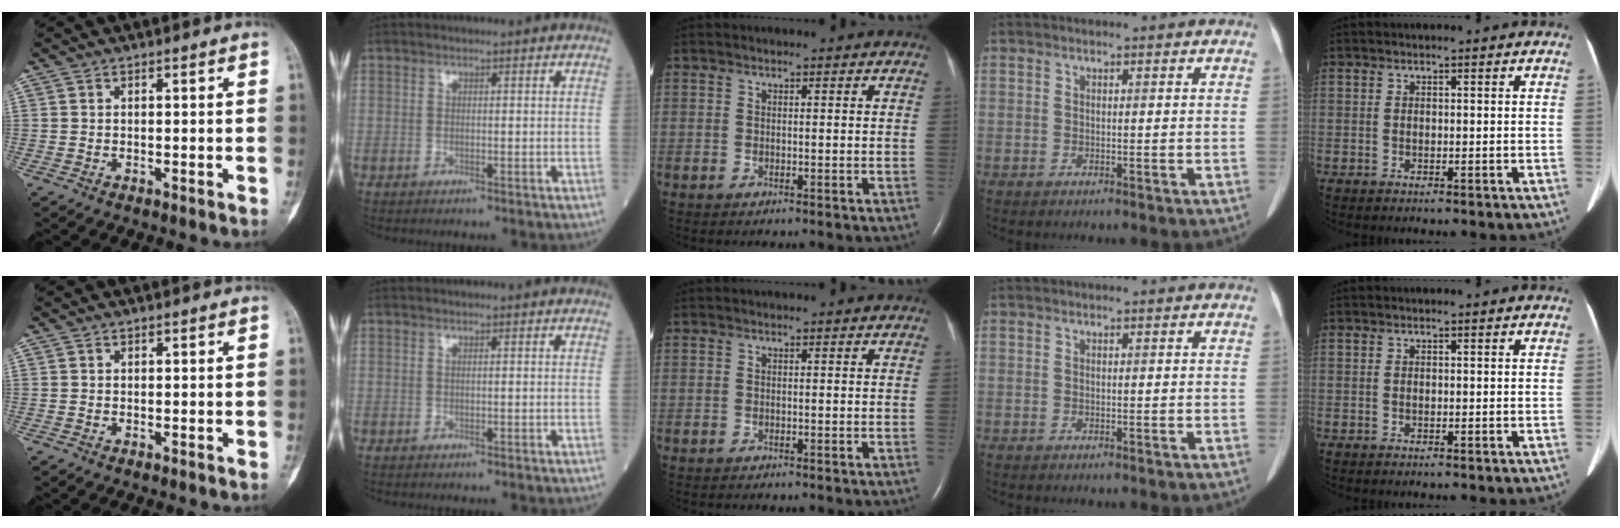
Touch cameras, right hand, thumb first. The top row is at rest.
{}